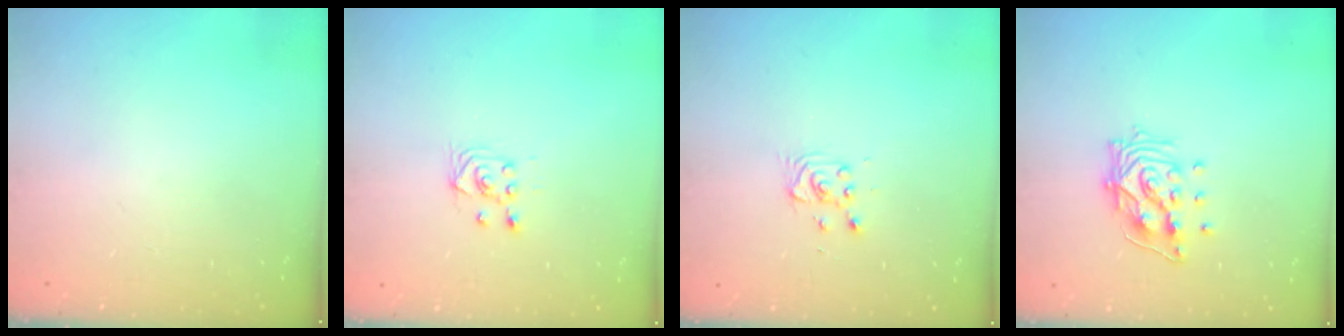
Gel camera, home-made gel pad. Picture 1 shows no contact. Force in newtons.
{"total": 2.9, "press": 2.7, "slide": 1.0}
{"total": 2.8, "press": 2.8, "slide": 0.4}
{"total": 12.0, "press": 12.0, "slide": 1.1}